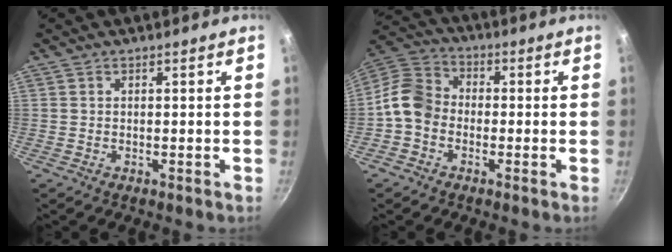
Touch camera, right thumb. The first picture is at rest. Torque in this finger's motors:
{"motor_torque": [0.31, 0.12, 0.05, 0.10, 0.24]}